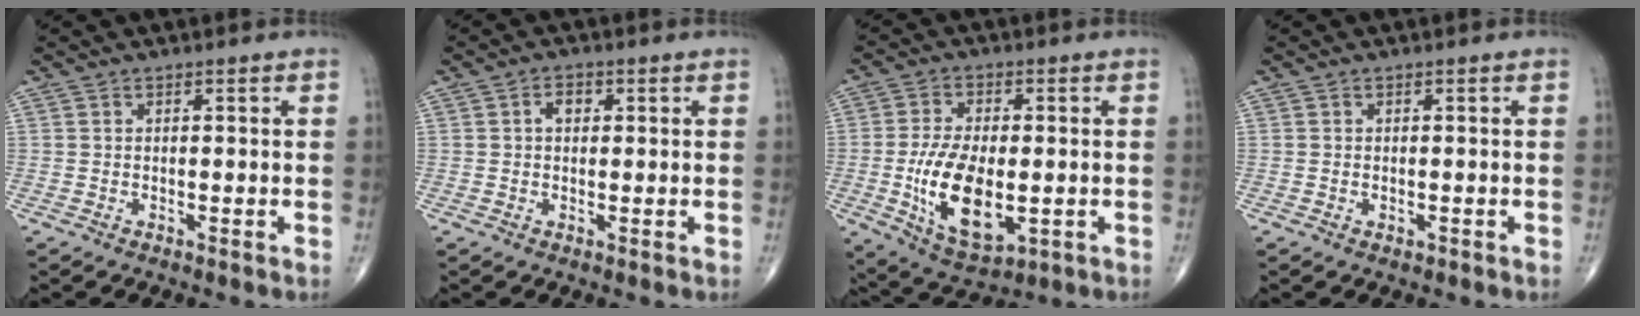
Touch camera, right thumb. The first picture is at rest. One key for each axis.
{"total": 2.5, "fx": 0.5, "fy": 1.8, "fz": 1.7, "tx": -0.020, "ty": 0.006, "tz": 0.006}
{"total": 14.0, "fx": -2.2, "fy": 7.1, "fz": 11.9, "tx": -0.212, "ty": -0.010, "tz": -0.027}
{"total": 0.6, "fx": -0.1, "fy": 0.4, "fz": 0.4, "tx": -0.003, "ty": 0.000, "tz": -0.001}